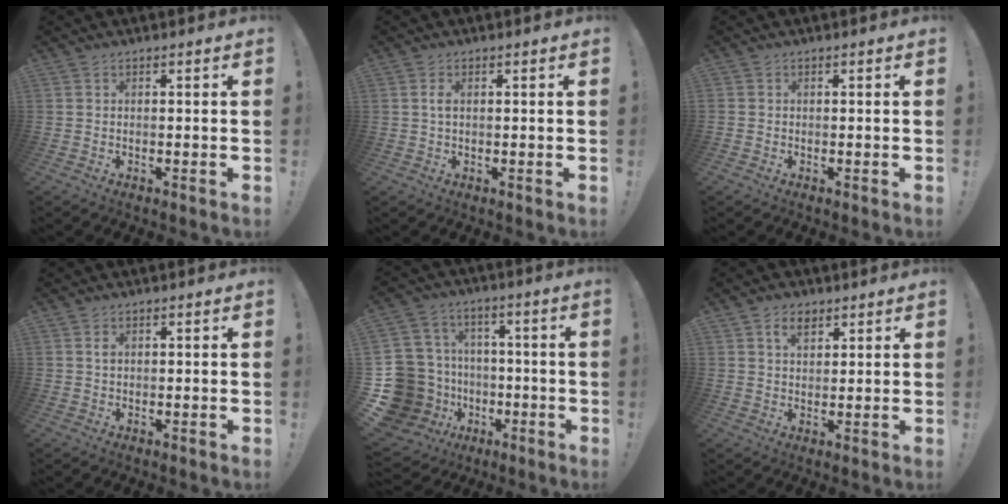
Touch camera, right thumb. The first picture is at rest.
{"total": 1.3, "force": [0.1, 0.7, 1.2], "torque": [-0.017, 0.001, -0.002]}
{"total": 0.7, "force": [-0.3, 0.6, 0.2], "torque": [-0.003, 0.003, -0.005]}
{"total": 0.7, "force": [0.2, 0.5, 0.5], "torque": [-0.002, -0.002, 0.002]}
{"total": 18.5, "force": [-4.5, 16.1, 7.8], "torque": [-0.164, 0.032, -0.026]}
{"total": 4.9, "force": [2.9, 3.0, 2.5], "torque": [-0.036, -0.006, 0.050]}